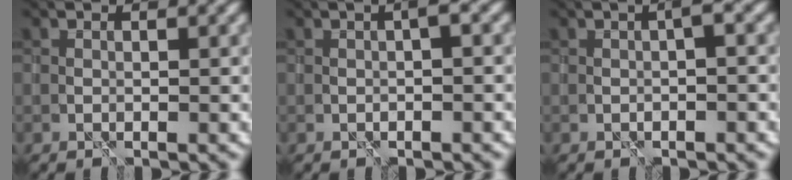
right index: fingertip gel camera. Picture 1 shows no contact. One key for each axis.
{"total": 1.4, "fx": -0.1, "fy": 0.1, "fz": 1.4, "tx": -0.022, "ty": 0.005, "tz": -0.002}
{"total": 1.5, "fx": -0.2, "fy": 0.1, "fz": 1.5, "tx": -0.023, "ty": 0.005, "tz": -0.003}